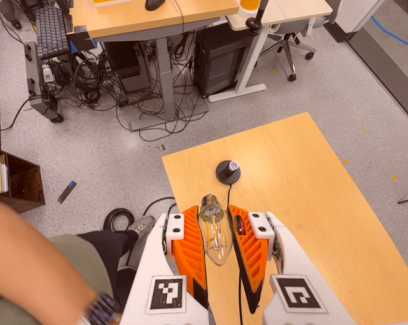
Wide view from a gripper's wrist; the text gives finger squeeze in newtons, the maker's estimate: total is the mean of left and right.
{"total": 19.4, "left": 20.9, "right": 18.0}